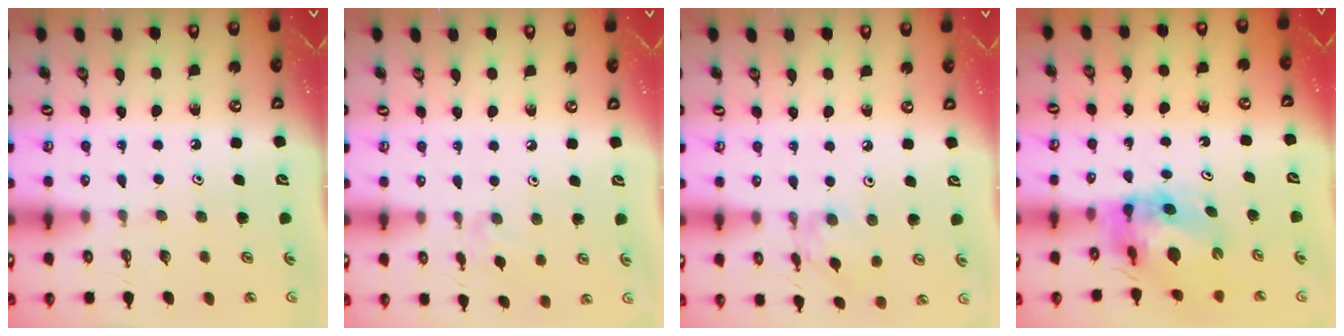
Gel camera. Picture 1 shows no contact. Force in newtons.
{"total": 2.1, "press": 2.0, "slide": 0.4}
{"total": 3.2, "press": 3.1, "slide": 0.4}
{"total": 10.4, "press": 10.3, "slide": 1.1}